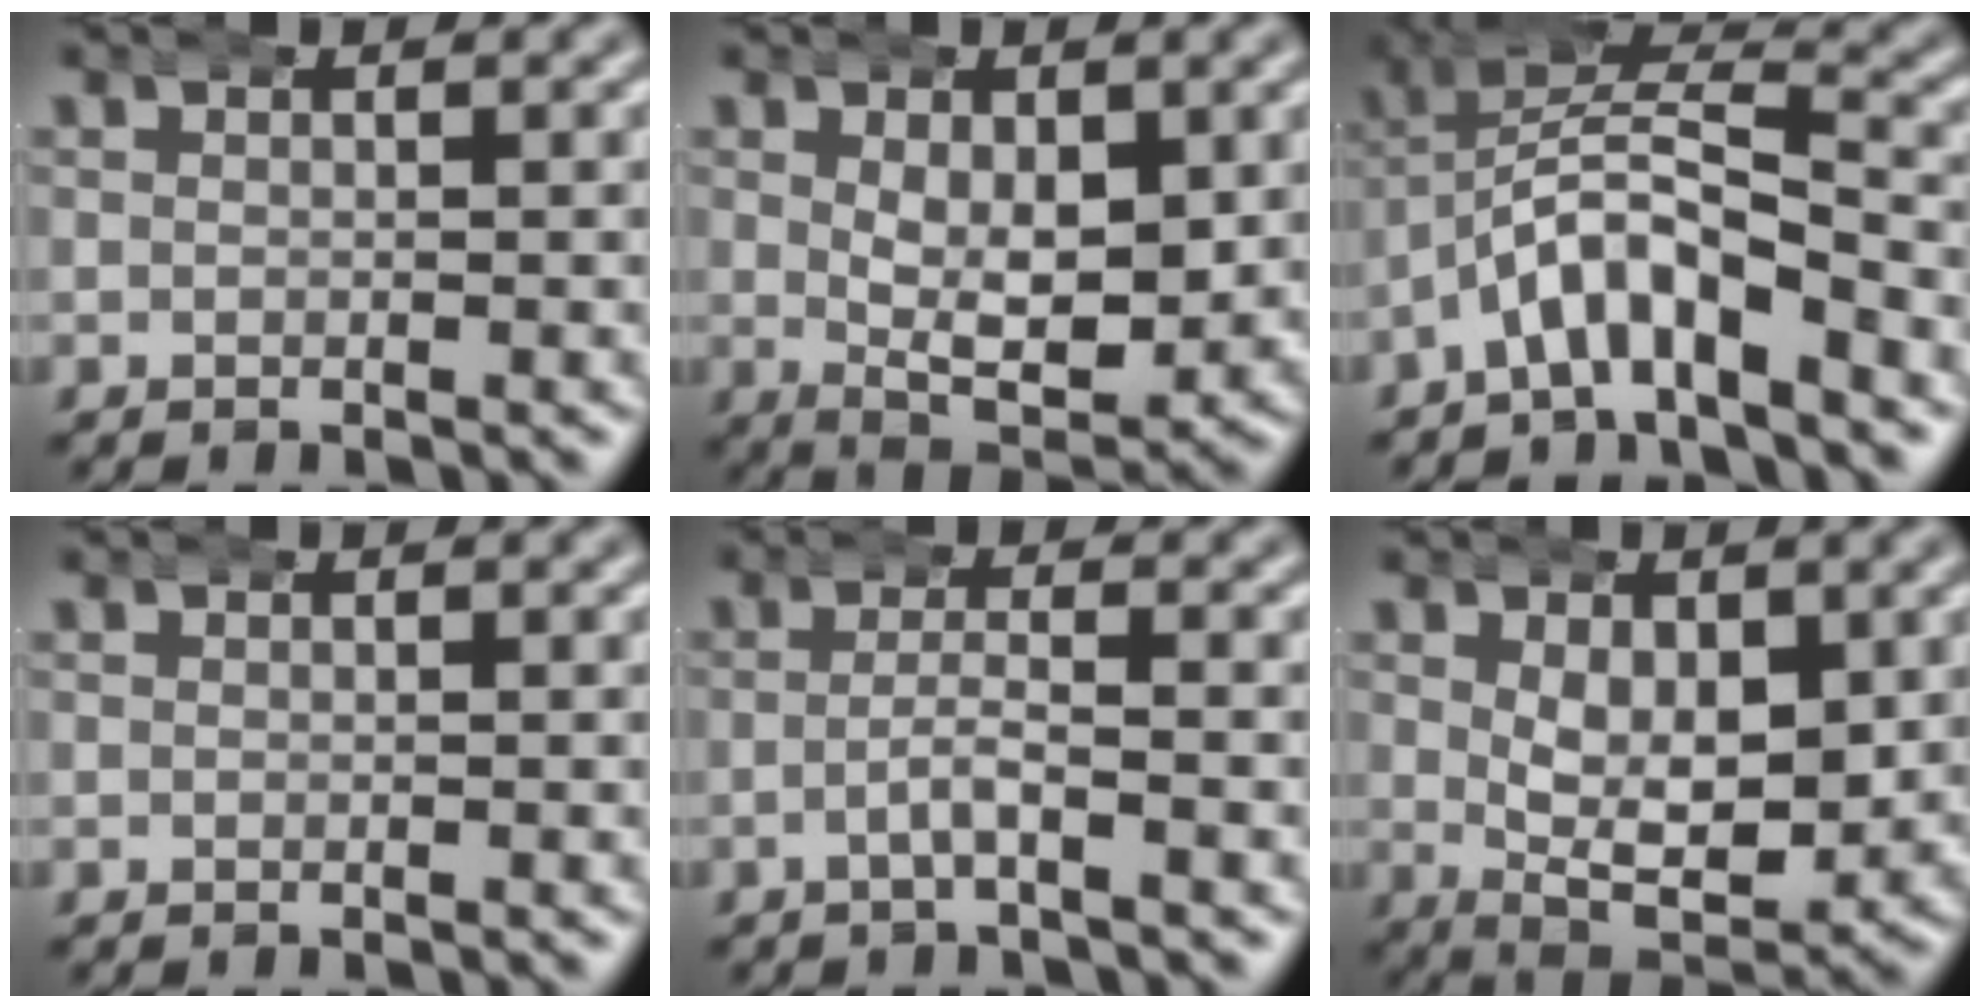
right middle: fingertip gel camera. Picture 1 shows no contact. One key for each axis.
{"total": 6.7, "fx": 0.4, "fy": 3.7, "fz": 5.6, "tx": -0.086, "ty": -0.022, "tz": 0.011}
{"total": 6.4, "fx": -1.8, "fy": 4.0, "fz": 4.7, "tx": -0.083, "ty": -0.008, "tz": -0.034}
{"total": 0.0}
{"total": 2.1, "fx": -1.5, "fy": -0.3, "fz": 1.4, "tx": -0.021, "ty": 0.005, "tz": -0.030}
{"total": 7.7, "fx": 0.3, "fy": 4.6, "fz": 6.1, "tx": -0.092, "ty": -0.026, "tz": 0.009}